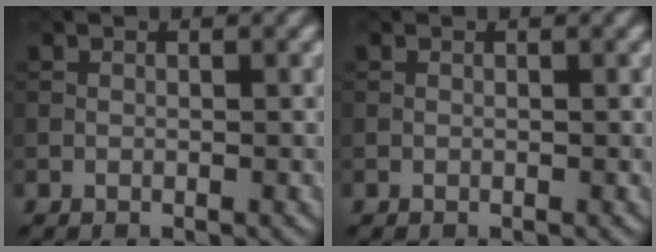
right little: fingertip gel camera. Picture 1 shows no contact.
{"total": 0.0}